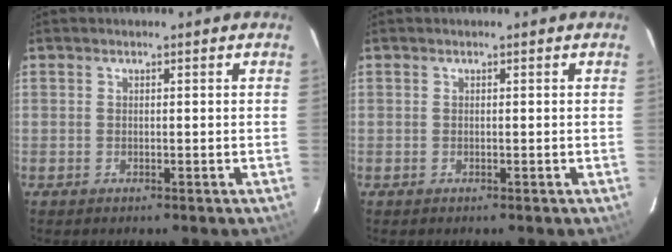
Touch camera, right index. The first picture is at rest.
{"total": 0.0}